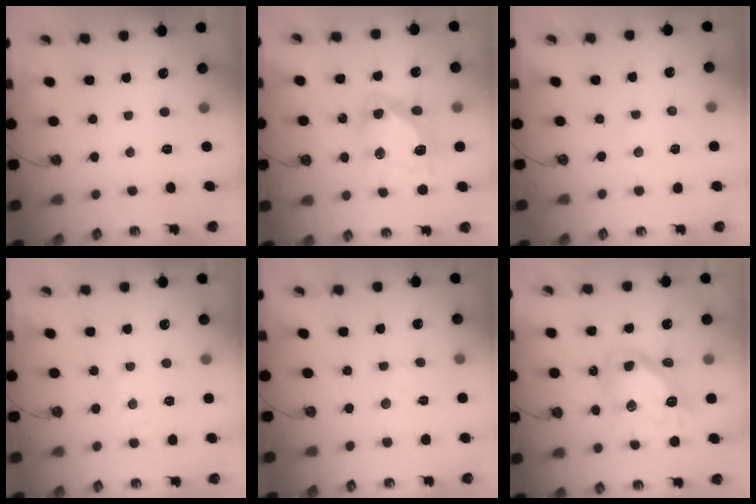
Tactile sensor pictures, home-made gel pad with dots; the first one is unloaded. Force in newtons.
{"total": 12.9, "press": 12.8, "slide": 1.3}
{"total": 1.4, "press": 1.4, "slide": 0.4}
{"total": 4.8, "press": 4.7, "slide": 0.6}
{"total": 2.5, "press": 2.4, "slide": 0.4}
{"total": 14.3, "press": 14.2, "slide": 1.4}